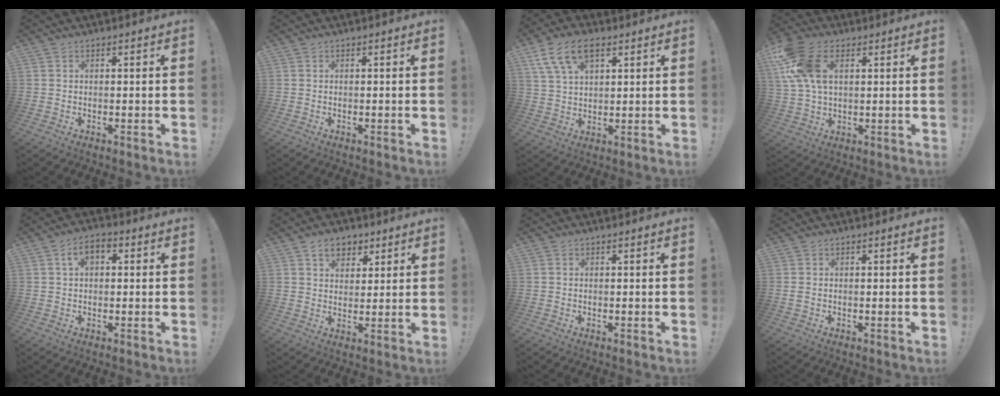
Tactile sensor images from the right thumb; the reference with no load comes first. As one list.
[{"total": 0.0}, {"total": 11.1, "force": [5.5, 6.0, 7.6], "torque": [-0.144, -0.008, 0.106]}, {"total": 15.4, "force": [5.2, 9.5, 10.9], "torque": [-0.229, -0.005, 0.101]}, {"total": 5.4, "force": [1.3, 3.3, 4.1], "torque": [-0.062, 0.008, 0.023]}, {"total": 7.9, "force": [4.4, 5.8, 3.0], "torque": [-0.032, -0.022, 0.081]}, {"total": 0.0}, {"total": 0.7, "force": [0.2, 0.3, 0.6], "torque": [-0.018, 0.003, 0.004]}]